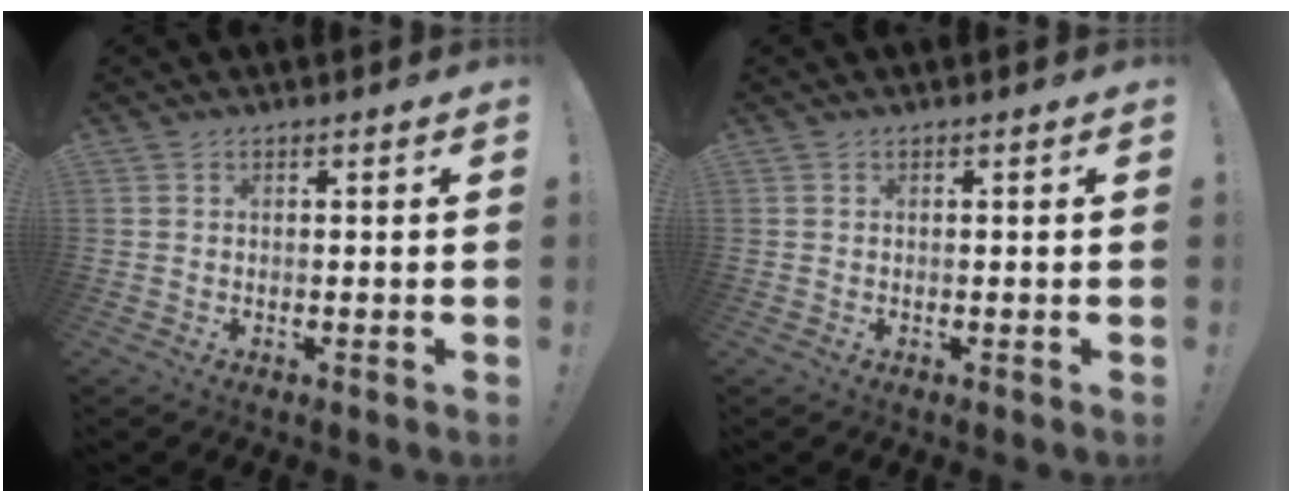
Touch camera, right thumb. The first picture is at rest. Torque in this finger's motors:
{"motor_torque": [0.00, 0.00, -0.03, -0.03, 0.00]}